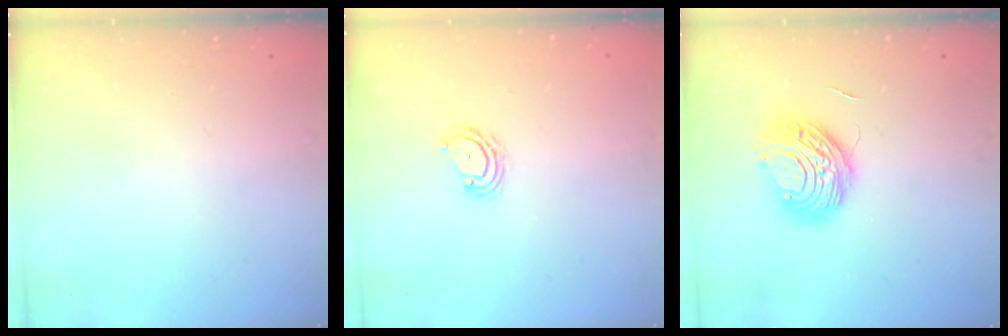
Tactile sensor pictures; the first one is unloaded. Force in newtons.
{"total": 5.0, "press": 5.0, "slide": 0.4}
{"total": 9.1, "press": 9.1, "slide": 0.5}